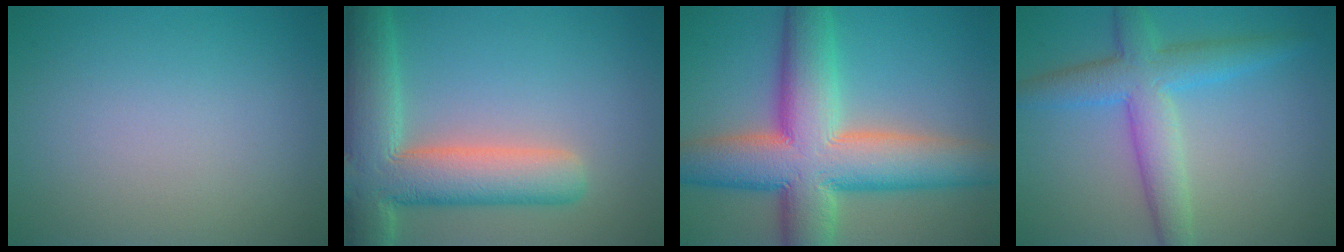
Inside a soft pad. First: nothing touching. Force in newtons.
{"total": 9.7, "press": 9.6, "slide": 1.2}
{"total": 12.8, "press": 12.8, "slide": 0.6}
{"total": 5.6, "press": 5.6, "slide": 0.1}